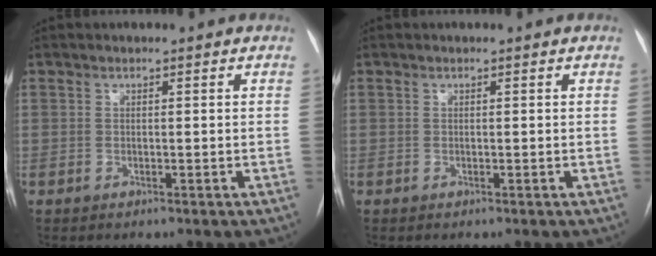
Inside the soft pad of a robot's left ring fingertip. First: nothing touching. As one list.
[{"total": 0.0}]